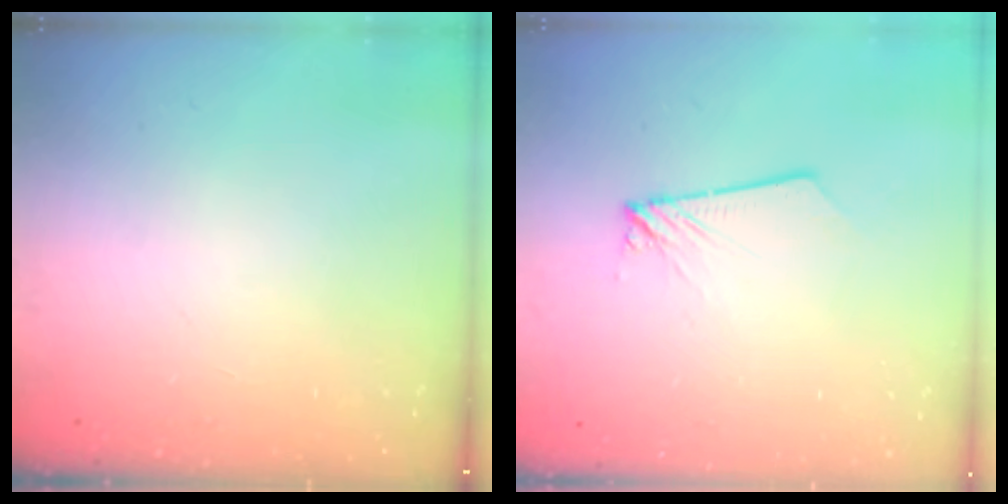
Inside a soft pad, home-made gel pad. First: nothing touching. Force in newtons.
{"total": 1.9, "press": 1.9, "slide": 0.2}